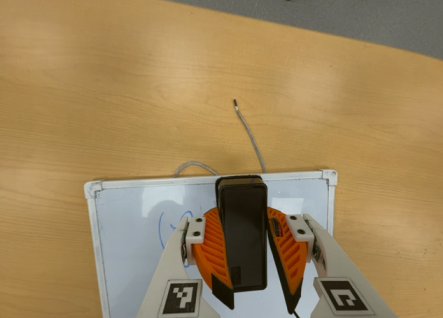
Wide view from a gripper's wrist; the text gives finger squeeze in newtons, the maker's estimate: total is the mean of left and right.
{"total": 11.6, "left": 11.1, "right": 12.2}